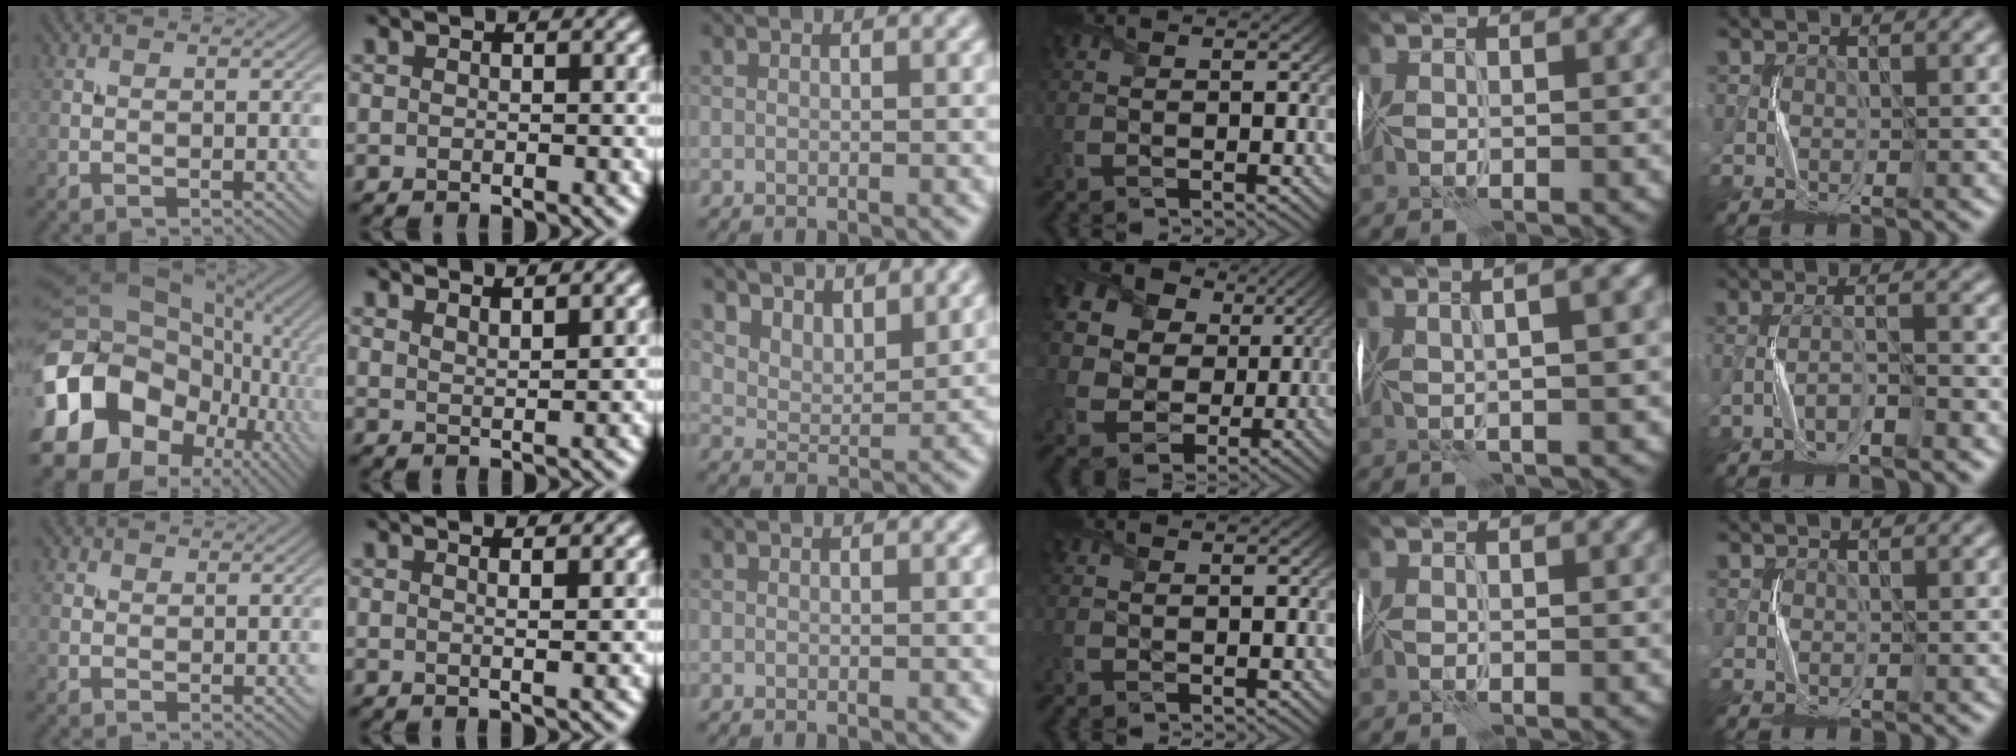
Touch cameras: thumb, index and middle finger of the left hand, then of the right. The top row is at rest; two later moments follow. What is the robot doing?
{"motion": "fold", "object": "memory foam"}